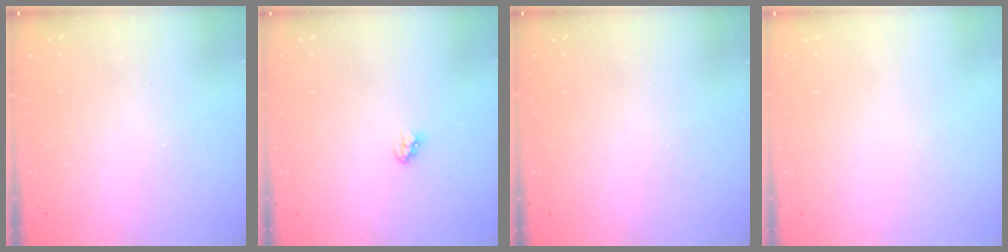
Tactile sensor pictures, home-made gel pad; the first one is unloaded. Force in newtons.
{"total": 2.9, "press": 2.9, "slide": 0.2}
{"total": 0.0}
{"total": 0.0}